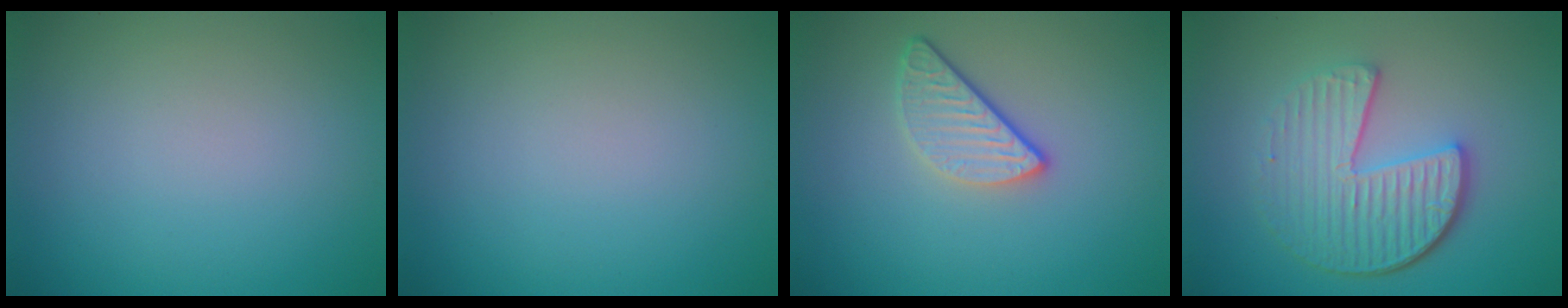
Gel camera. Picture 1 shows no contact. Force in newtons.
{"total": 0.0}
{"total": 2.9, "press": 2.3, "slide": 1.7}
{"total": 5.6, "press": 4.2, "slide": 3.8}